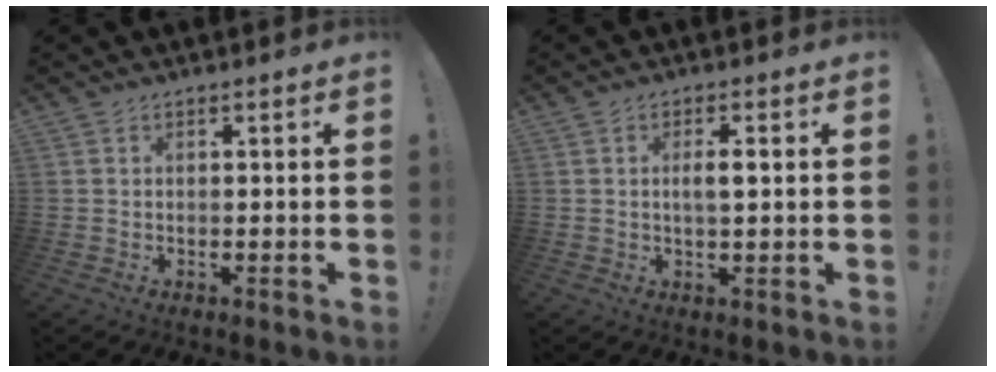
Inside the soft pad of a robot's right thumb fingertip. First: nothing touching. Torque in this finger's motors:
{"motor_torque": [0.05, 0.09, 0.69, -0.11, 0.05]}